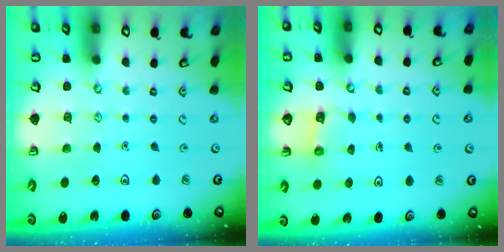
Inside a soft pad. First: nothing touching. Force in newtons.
{"total": 3.1, "press": 3.1, "slide": 0.6}